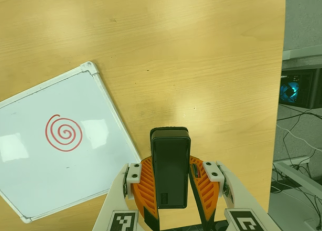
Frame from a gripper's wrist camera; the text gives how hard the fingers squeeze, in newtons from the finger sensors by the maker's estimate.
{"total": 9.5, "left": 7.2, "right": 11.8}